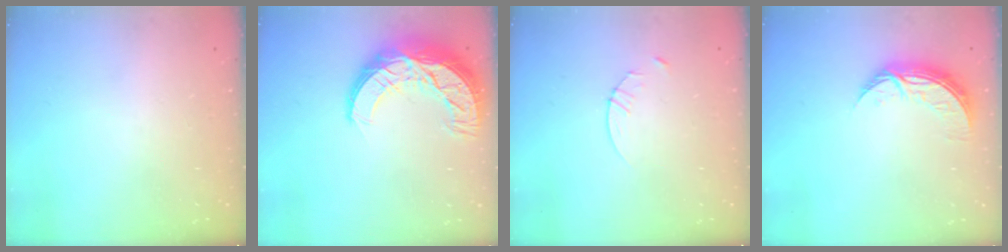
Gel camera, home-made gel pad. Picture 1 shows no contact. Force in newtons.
{"total": 16.4, "press": 16.4, "slide": 0.9}
{"total": 2.9, "press": 2.9, "slide": 0.4}
{"total": 8.5, "press": 8.5, "slide": 0.3}